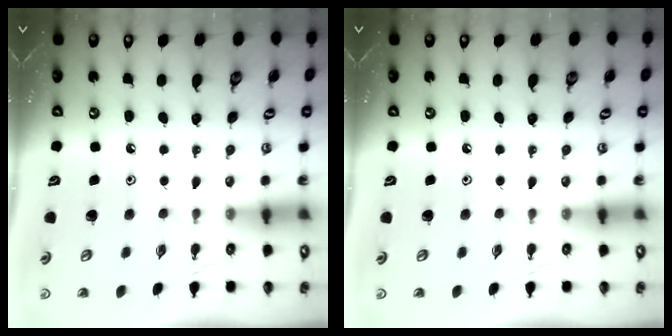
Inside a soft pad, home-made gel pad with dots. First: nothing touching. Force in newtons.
{"total": 0.0}